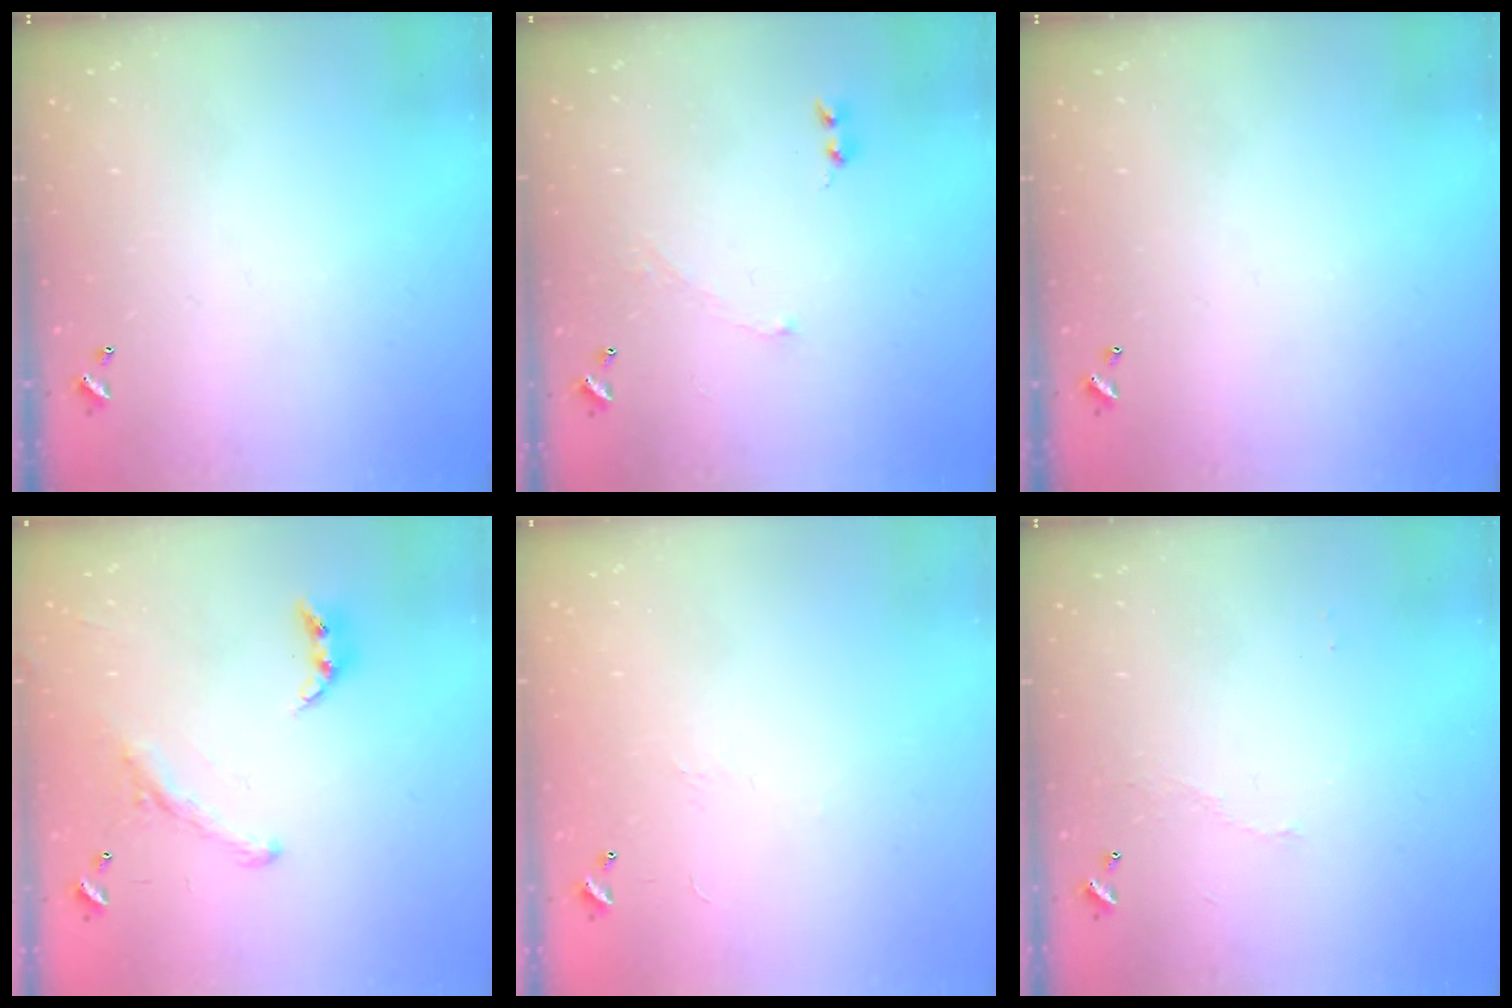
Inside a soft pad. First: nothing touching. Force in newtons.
{"total": 2.1, "press": 2.0, "slide": 0.7}
{"total": 0.0}
{"total": 2.0, "press": 1.5, "slide": 1.2}
{"total": 7.1, "press": 7.1, "slide": 0.8}
{"total": 2.9, "press": 2.8, "slide": 0.6}